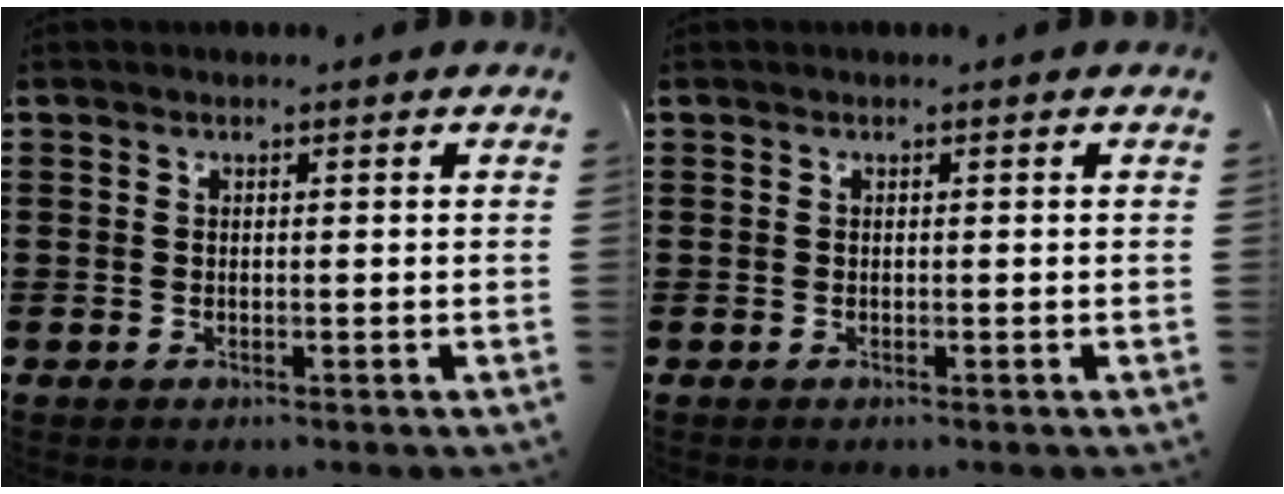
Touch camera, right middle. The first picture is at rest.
{"total": 0.0}